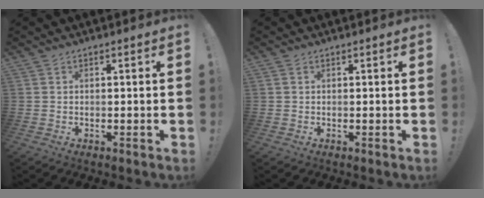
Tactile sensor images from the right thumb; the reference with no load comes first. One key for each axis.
{"total": 0.0}